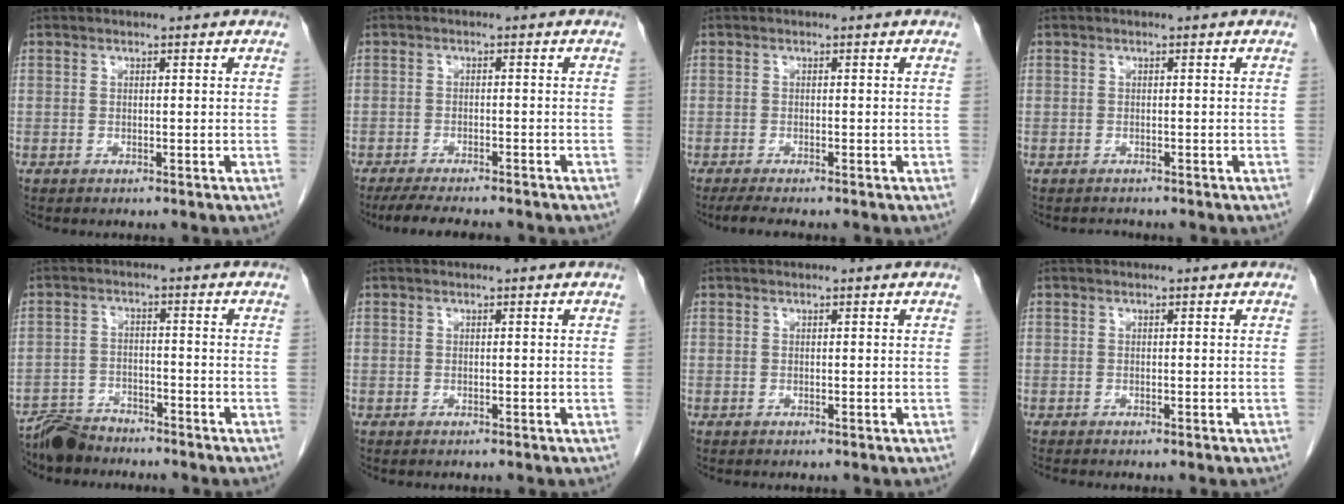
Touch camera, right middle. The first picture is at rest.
{"total": 8.4, "force": [-7.1, 1.5, 4.2], "torque": [-0.062, -0.013, -0.104]}
{"total": 2.9, "force": [-2.4, 0.1, 1.7], "torque": [-0.029, -0.007, -0.038]}
{"total": 1.0, "force": [-0.9, 0.5, -0.2], "torque": [-0.003, -0.002, -0.015]}
{"total": 6.6, "force": [-6.1, 2.0, 1.2], "torque": [-0.025, -0.014, -0.114]}
{"total": 0.0}
{"total": 0.0}
{"total": 1.0, "force": [-0.9, 0.1, 0.5], "torque": [-0.008, -0.001, -0.012]}